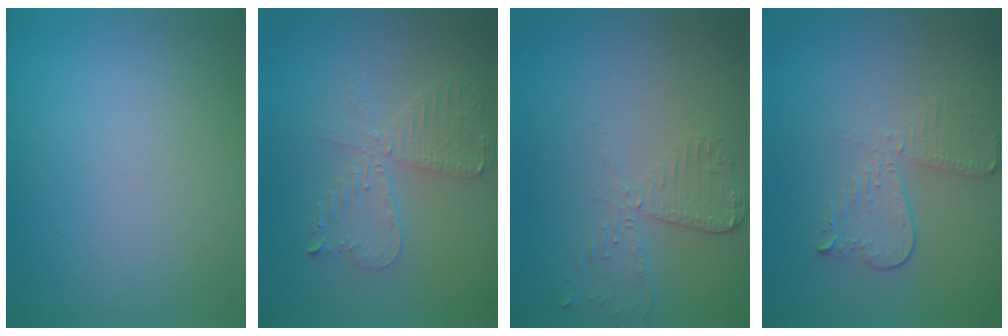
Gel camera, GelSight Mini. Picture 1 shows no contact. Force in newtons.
{"total": 4.4, "press": 3.8, "slide": 2.1}
{"total": 2.6, "press": 2.3, "slide": 1.1}
{"total": 3.0, "press": 2.7, "slide": 1.4}